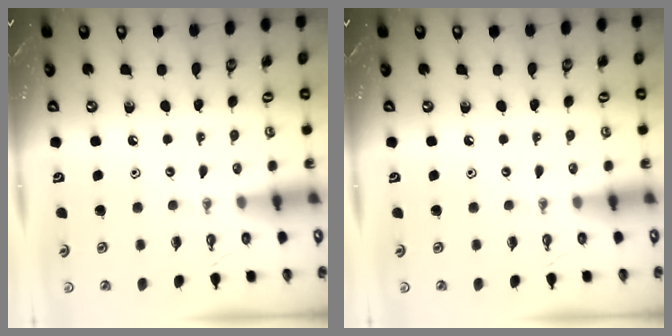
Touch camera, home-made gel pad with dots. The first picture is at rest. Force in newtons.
{"total": 0.0}